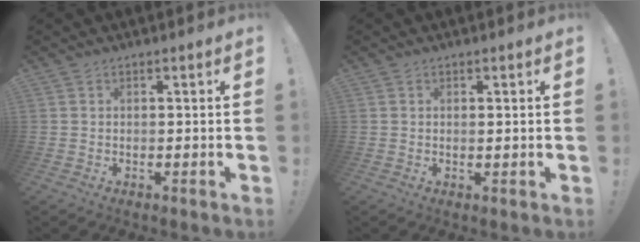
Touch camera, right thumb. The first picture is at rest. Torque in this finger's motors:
{"motor_torque": [-0.09, -0.26, -0.07, -0.06, 0.06]}